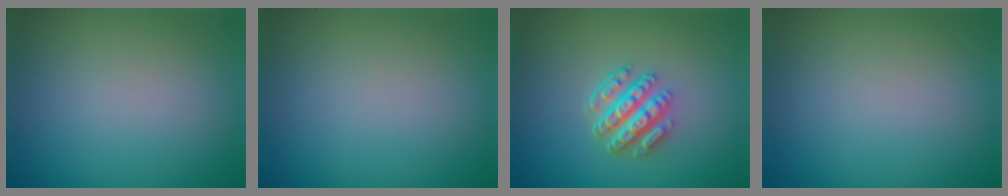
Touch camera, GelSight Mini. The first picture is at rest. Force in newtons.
{"total": 0.0}
{"total": 4.6, "press": 3.4, "slide": 3.0}
{"total": 0.0}